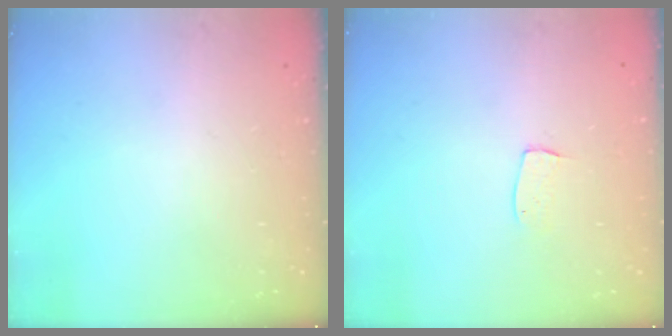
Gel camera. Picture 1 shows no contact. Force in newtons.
{"total": 5.2, "press": 5.2, "slide": 0.3}